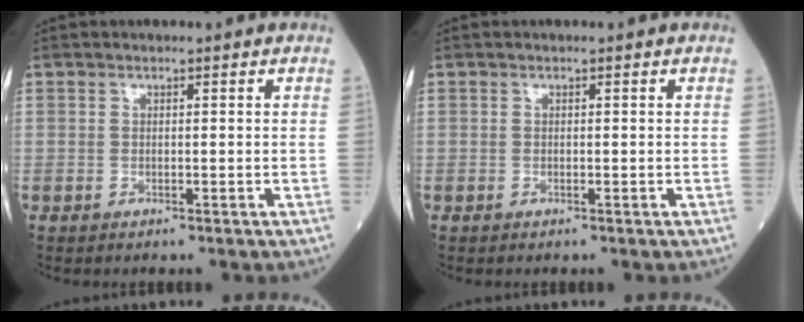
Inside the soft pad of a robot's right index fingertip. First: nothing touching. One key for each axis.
{"total": 0.0}